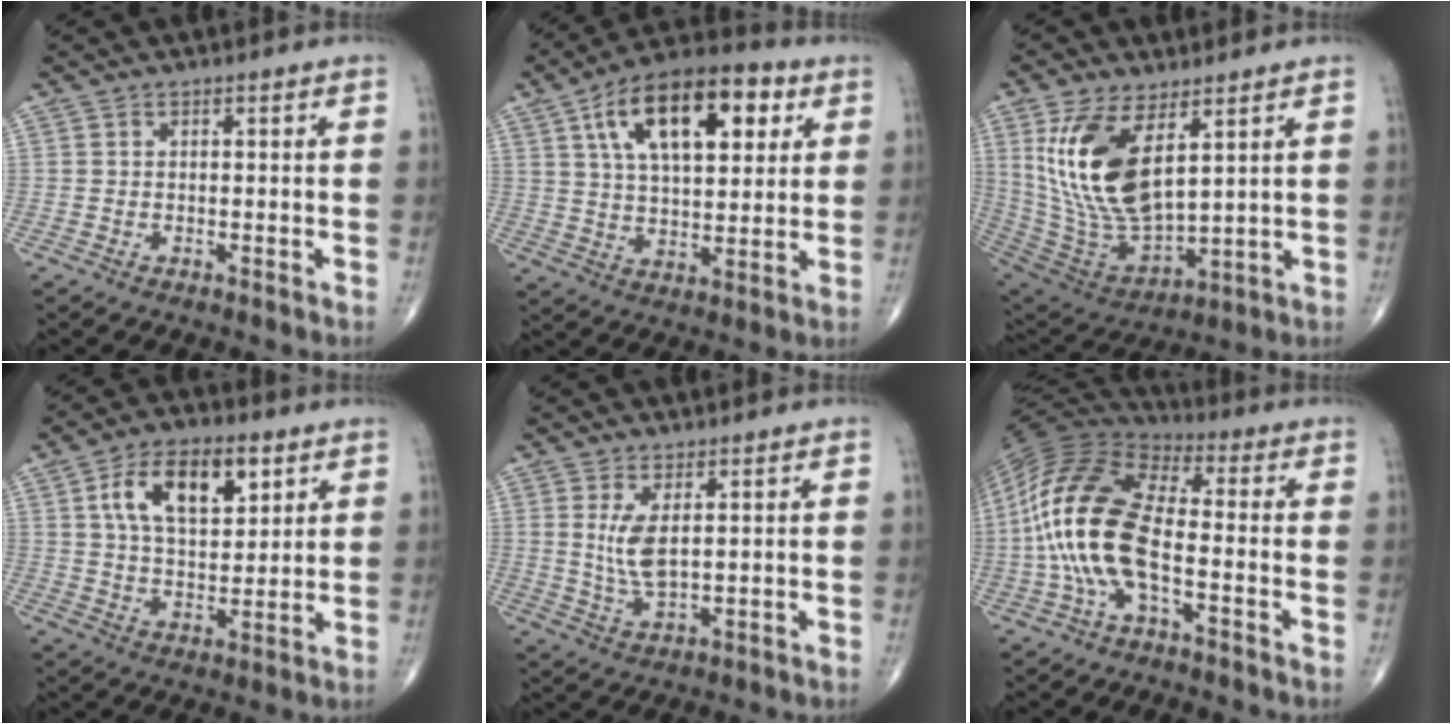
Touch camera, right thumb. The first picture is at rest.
{"total": 19.9, "force": [7.4, 9.7, 15.8], "torque": [-0.228, -0.002, 0.116]}
{"total": 18.4, "force": [6.6, 8.7, 14.8], "torque": [-0.281, -0.028, 0.146]}
{"total": 13.7, "force": [5.3, 7.3, 10.3], "torque": [-0.152, -0.010, 0.093]}
{"total": 5.8, "force": [1.4, 2.3, 5.1], "torque": [-0.105, -0.016, 0.038]}
{"total": 17.9, "force": [-3.1, 8.2, 15.5], "torque": [-0.330, 0.031, -0.067]}